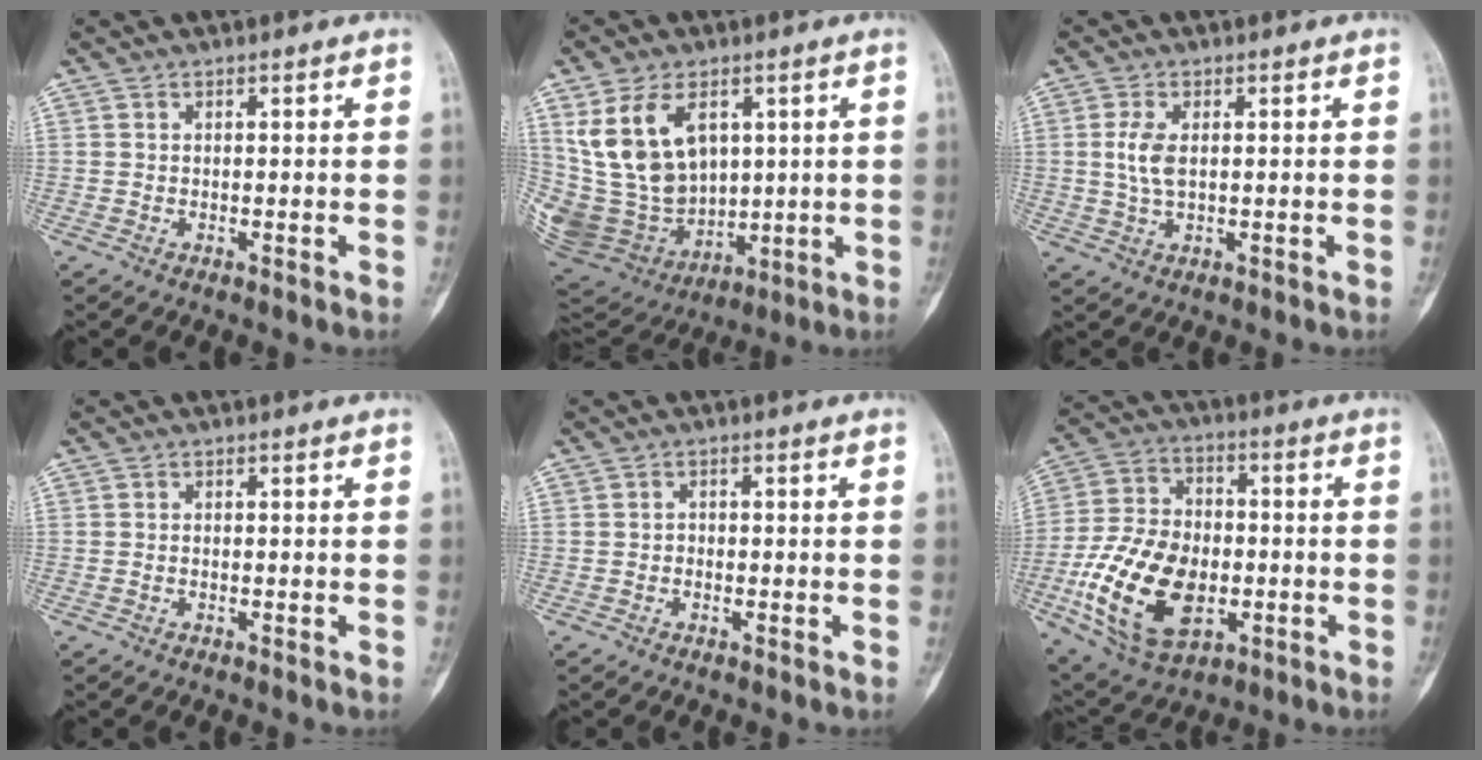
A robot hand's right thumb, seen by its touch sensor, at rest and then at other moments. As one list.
[{"total": 19.2, "force": [5.7, 13.2, 12.7], "torque": [-0.224, -0.024, 0.138]}, {"total": 4.4, "force": [0.5, 2.2, 3.8], "torque": [-0.086, 0.000, 0.011]}, {"total": 0.0}, {"total": 0.9, "force": [-0.4, 0.7, 0.3], "torque": [0.007, 0.004, -0.012]}, {"total": 20.4, "force": [-5.0, 13.0, 15.0], "torque": [-0.257, 0.012, -0.077]}]